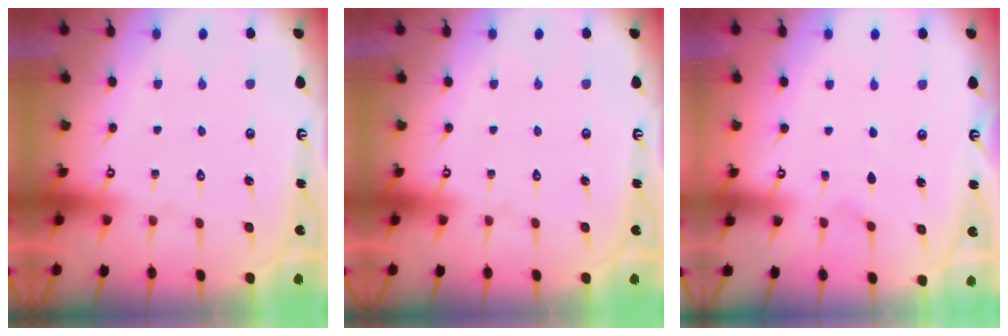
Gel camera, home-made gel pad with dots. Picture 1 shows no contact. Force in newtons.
{"total": 0.0}
{"total": 3.0, "press": 2.5, "slide": 1.7}